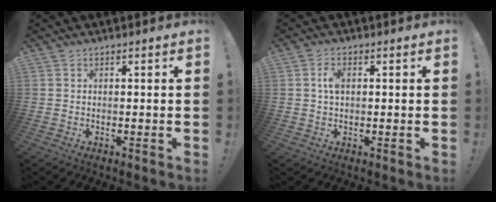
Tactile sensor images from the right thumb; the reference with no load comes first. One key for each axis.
{"total": 3.5, "fx": 0.6, "fy": 2.0, "fz": 2.8, "tx": -0.043, "ty": 0.002, "tz": 0.006}